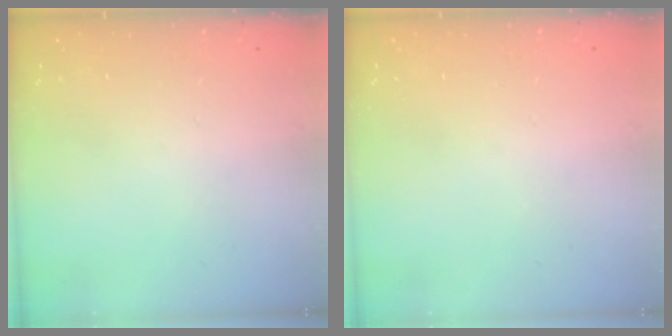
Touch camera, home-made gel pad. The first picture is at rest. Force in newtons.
{"total": 0.8, "press": 0.5, "slide": 0.6}